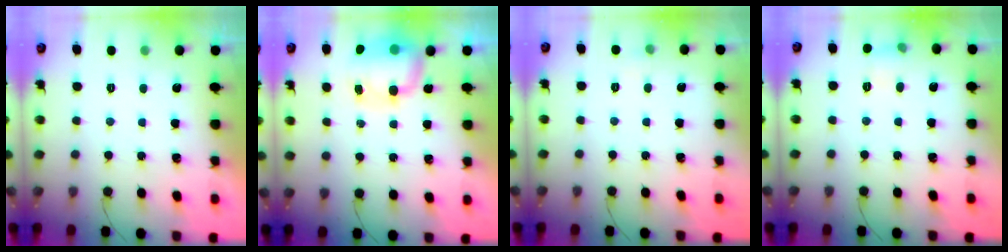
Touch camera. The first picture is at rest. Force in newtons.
{"total": 7.9, "press": 7.8, "slide": 1.1}
{"total": 2.5, "press": 2.3, "slide": 1.1}
{"total": 5.8, "press": 5.6, "slide": 1.7}